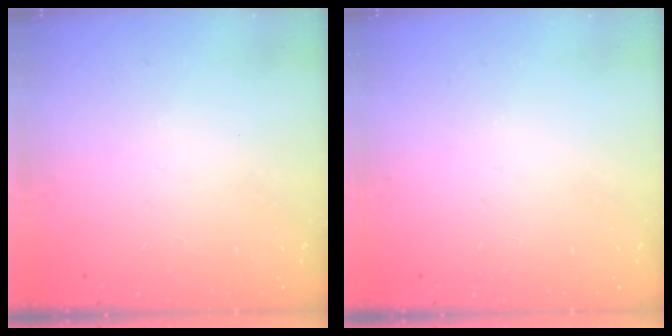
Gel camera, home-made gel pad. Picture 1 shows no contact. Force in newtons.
{"total": 0.0}